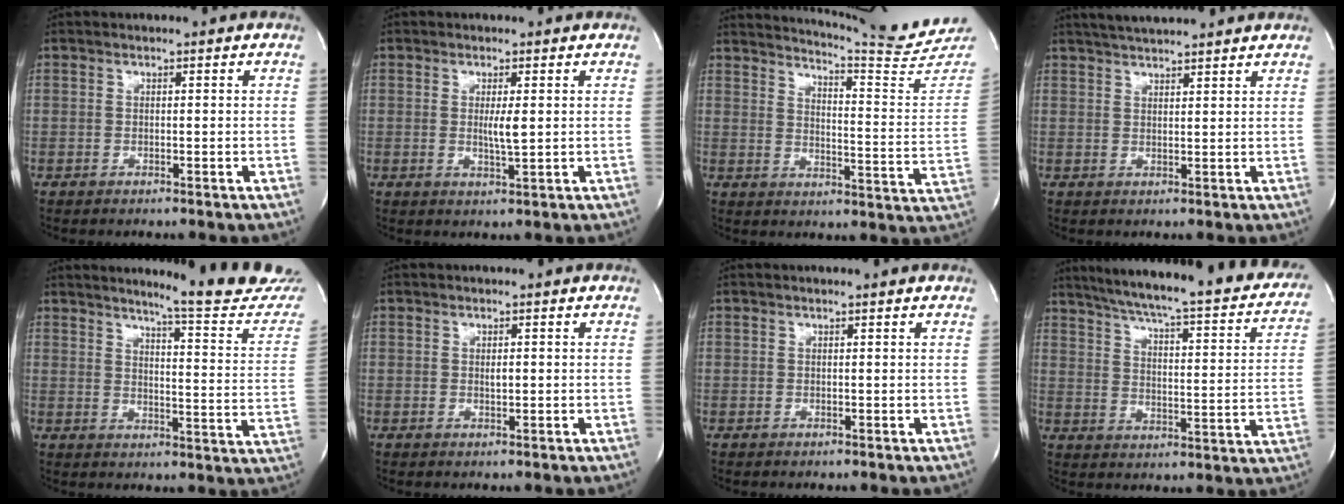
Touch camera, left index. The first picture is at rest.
{"total": 2.6, "force": [0.1, 0.1, 2.6], "torque": [-0.051, -0.009, 0.002]}
{"total": 16.6, "force": [16.0, -1.5, 4.0], "torque": [-0.072, -0.114, 0.192]}
{"total": 8.1, "force": [7.4, 0.3, 3.3], "torque": [-0.061, 0.028, 0.105]}
{"total": 17.0, "force": [15.9, -0.6, 5.9], "torque": [-0.082, -0.111, 0.180]}
{"total": 0.8, "force": [-0.1, 0.3, 0.7], "torque": [-0.013, -0.006, -0.001]}
{"total": 0.8, "force": [0.8, -0.2, 0.2], "torque": [-0.013, -0.001, 0.010]}
{"total": 29.1, "force": [24.3, 4.5, 15.5], "torque": [-0.234, -0.045, 0.296]}